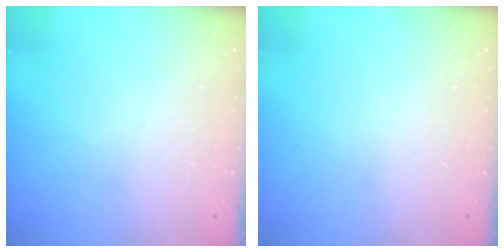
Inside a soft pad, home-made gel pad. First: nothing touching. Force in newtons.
{"total": 0.0}